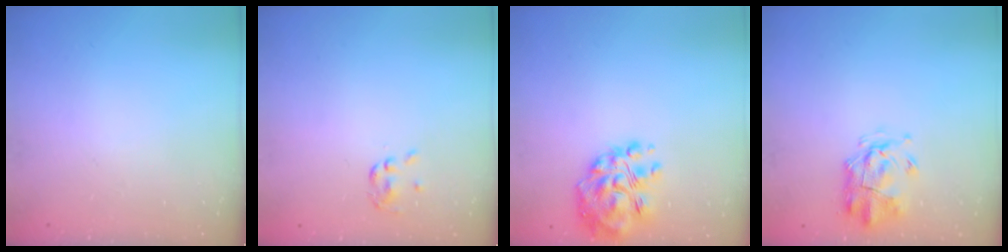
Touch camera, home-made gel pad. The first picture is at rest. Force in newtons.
{"total": 2.0, "press": 1.9, "slide": 0.5}
{"total": 12.7, "press": 12.1, "slide": 3.6}
{"total": 3.4, "press": 3.1, "slide": 1.5}